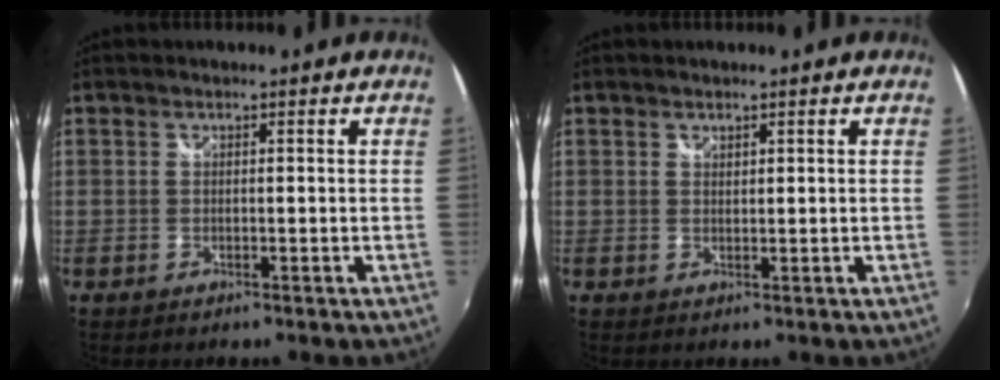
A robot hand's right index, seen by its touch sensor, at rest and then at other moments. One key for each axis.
{"total": 0.8, "fx": 0.7, "fy": 0.4, "fz": 0.1, "tx": -0.001, "ty": 0.000, "tz": 0.012}